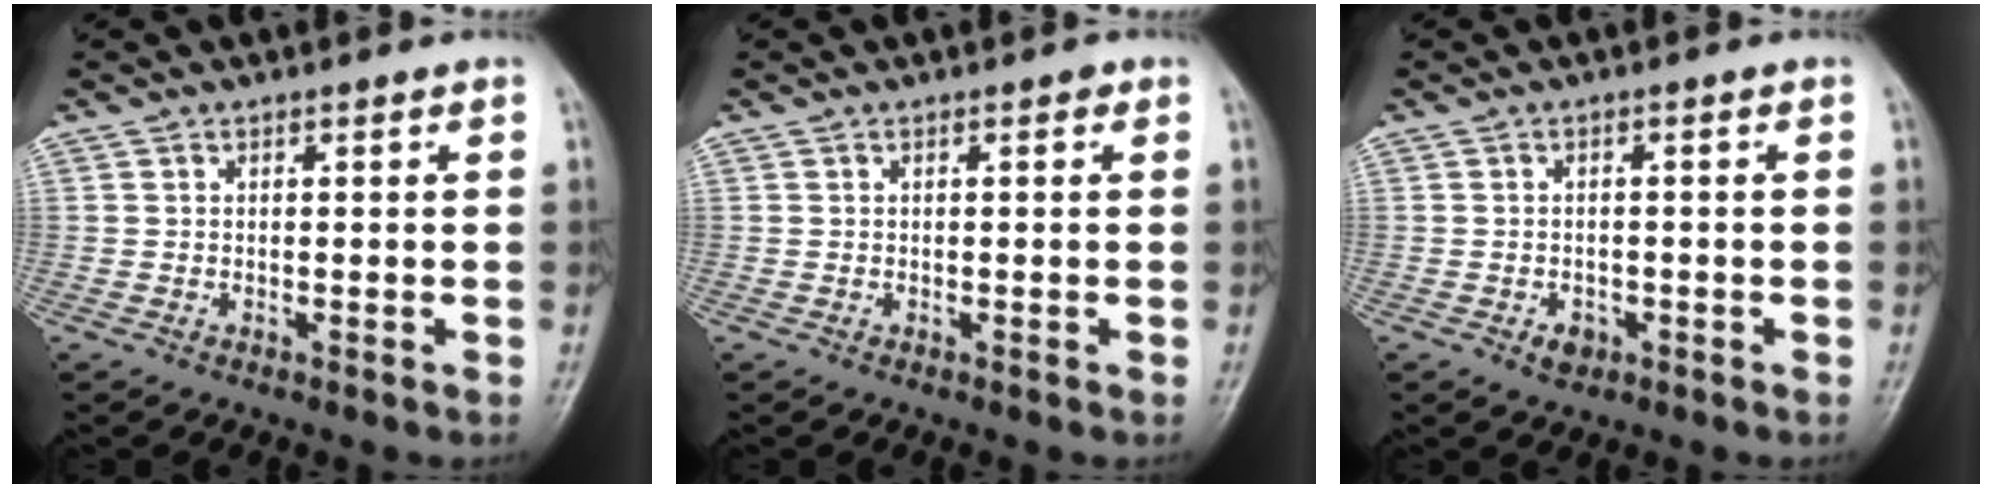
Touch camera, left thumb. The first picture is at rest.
{"total": 0.5, "force": [0.1, 0.4, 0.4], "torque": [0.001, 0.002, -0.003]}
{"total": 2.4, "force": [-1.2, 1.9, 1.0], "torque": [-0.004, 0.005, -0.016]}